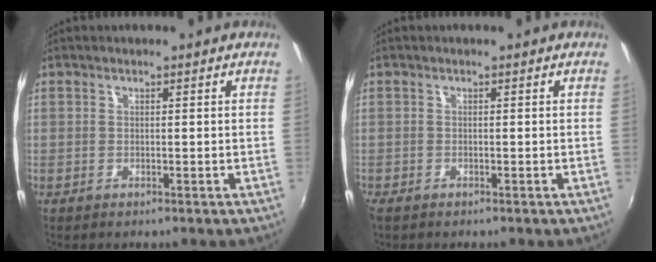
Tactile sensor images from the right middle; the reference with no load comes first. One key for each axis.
{"total": 0.8, "fx": -0.7, "fy": 0.4, "fz": 0.2, "tx": -0.006, "ty": -0.005, "tz": -0.015}